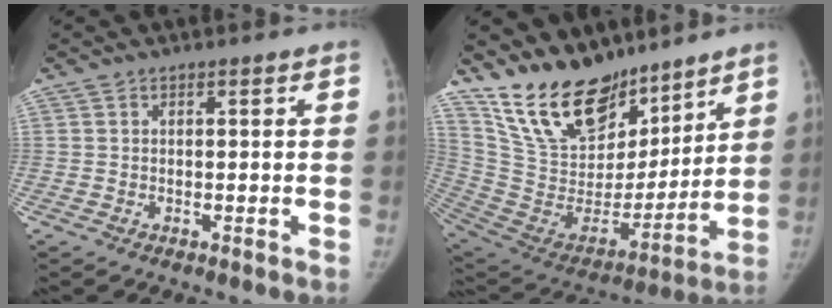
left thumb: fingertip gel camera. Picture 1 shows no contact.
{"total": 22.6, "force": [17.7, 10.5, 9.2], "torque": [-0.128, -0.102, 0.321]}